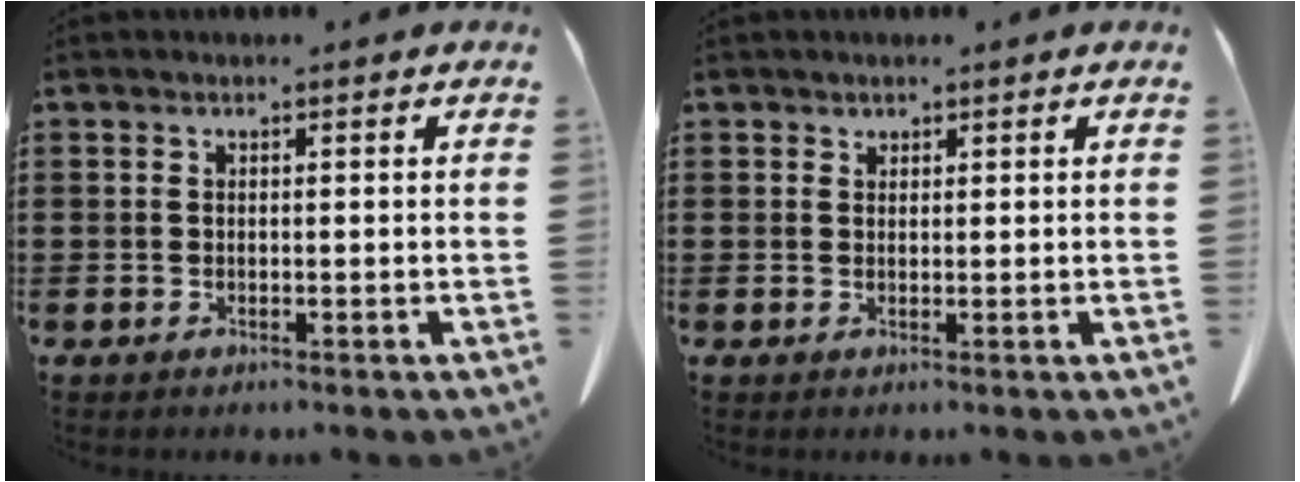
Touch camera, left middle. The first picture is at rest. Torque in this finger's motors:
{"motor_torque": [0.10, 0.38, -0.04, 0.00]}